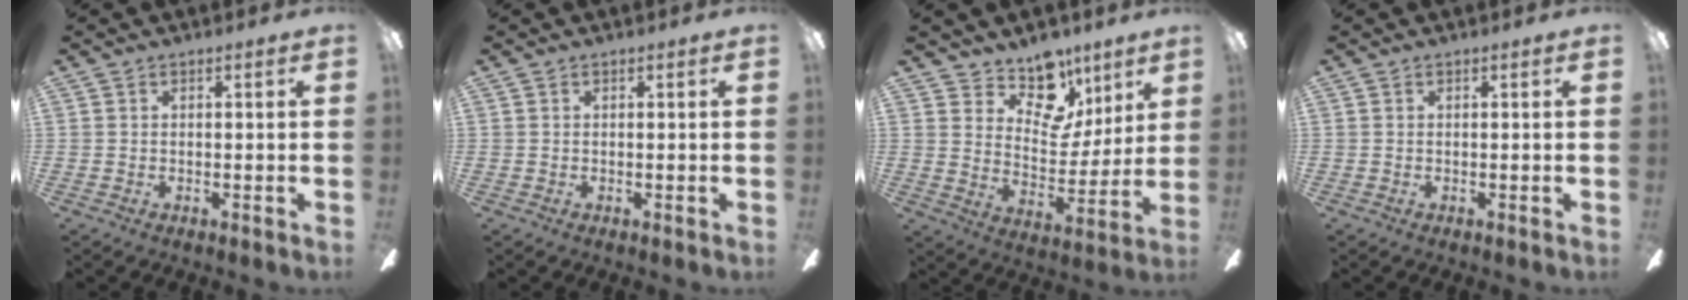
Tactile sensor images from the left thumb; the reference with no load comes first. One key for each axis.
{"total": 0.0}
{"total": 13.3, "fx": 9.8, "fy": 7.5, "fz": 5.0, "tx": -0.083, "ty": -0.073, "tz": 0.184}
{"total": 0.0}